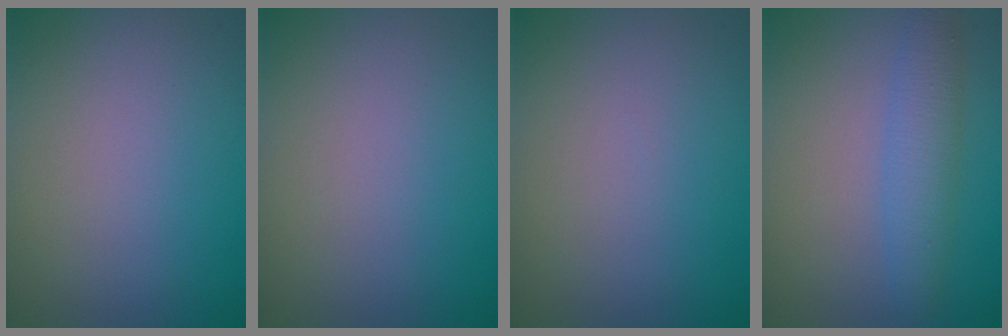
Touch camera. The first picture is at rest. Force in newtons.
{"total": 0.0}
{"total": 0.0}
{"total": 3.3, "press": 3.3, "slide": 0.1}